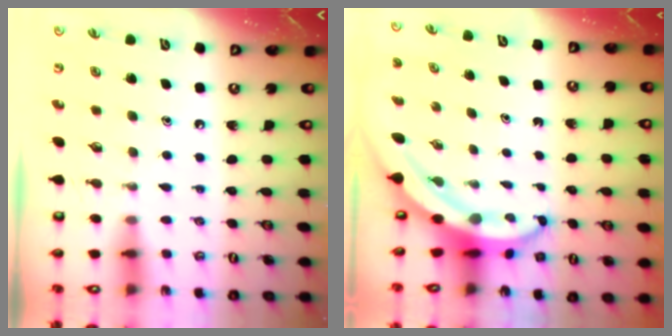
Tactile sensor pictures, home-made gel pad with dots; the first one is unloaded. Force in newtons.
{"total": 4.8, "press": 4.7, "slide": 0.5}